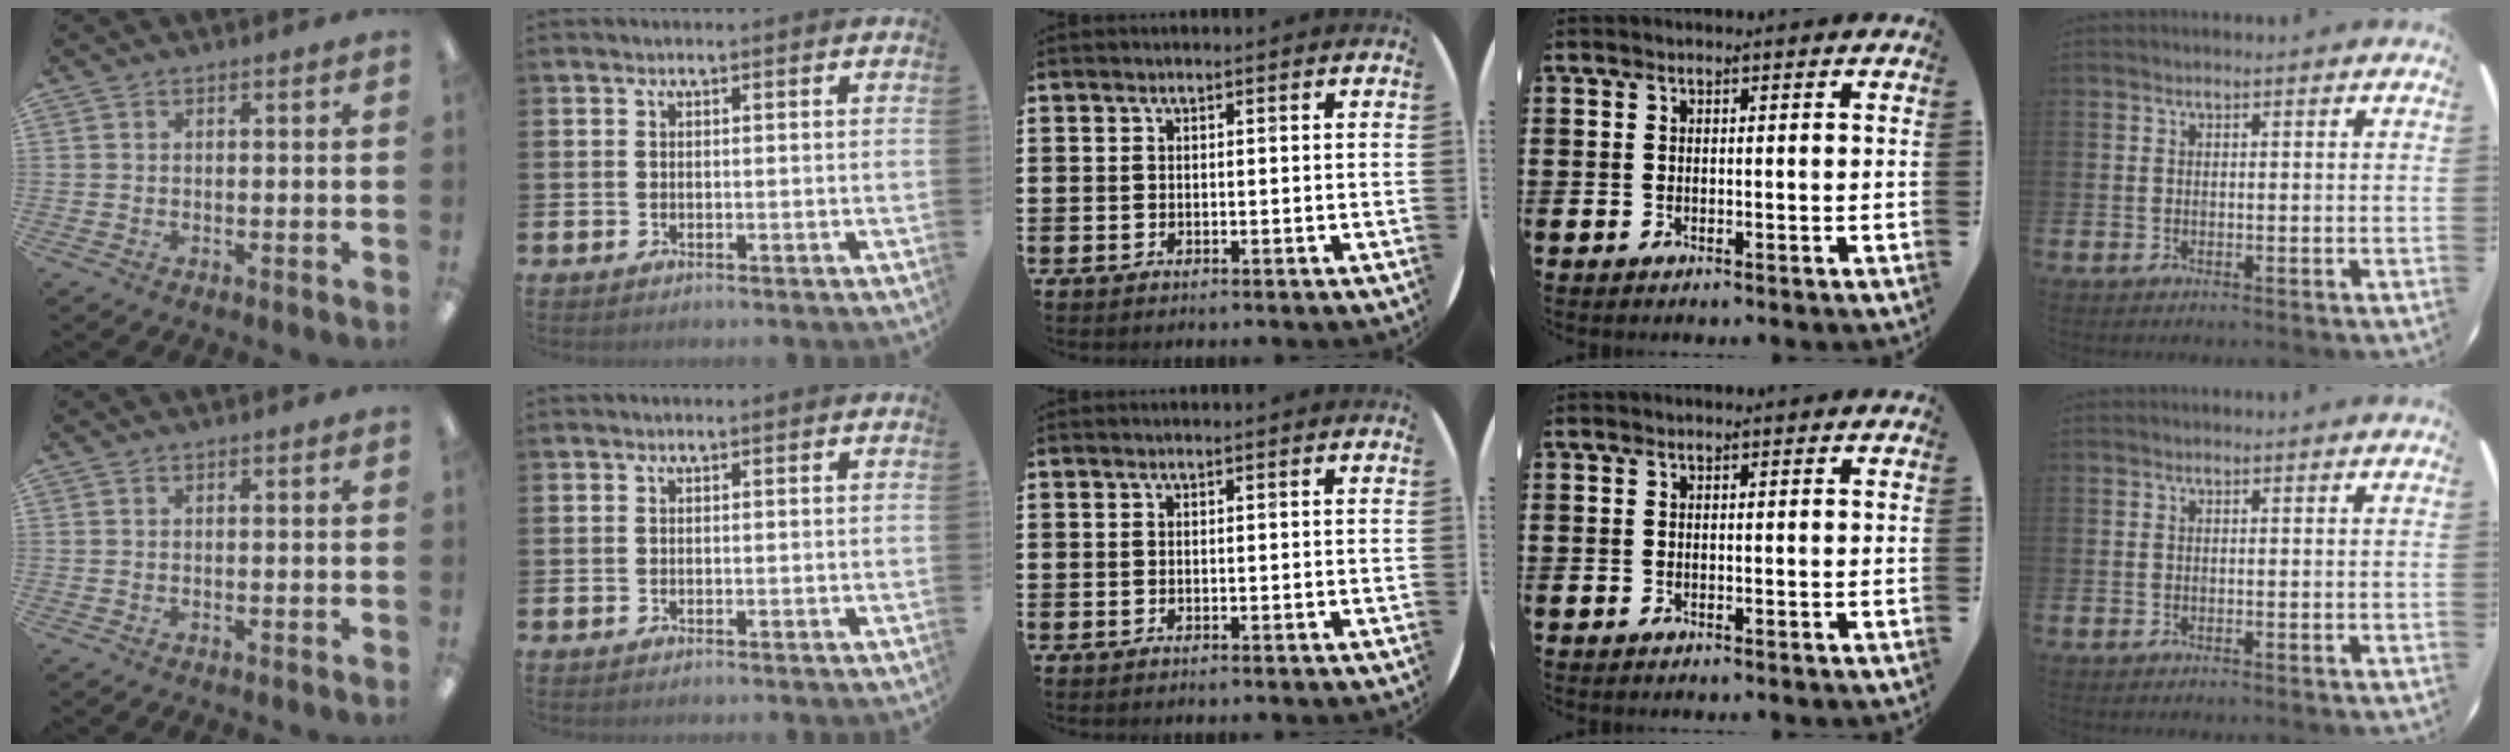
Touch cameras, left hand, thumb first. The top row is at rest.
{}